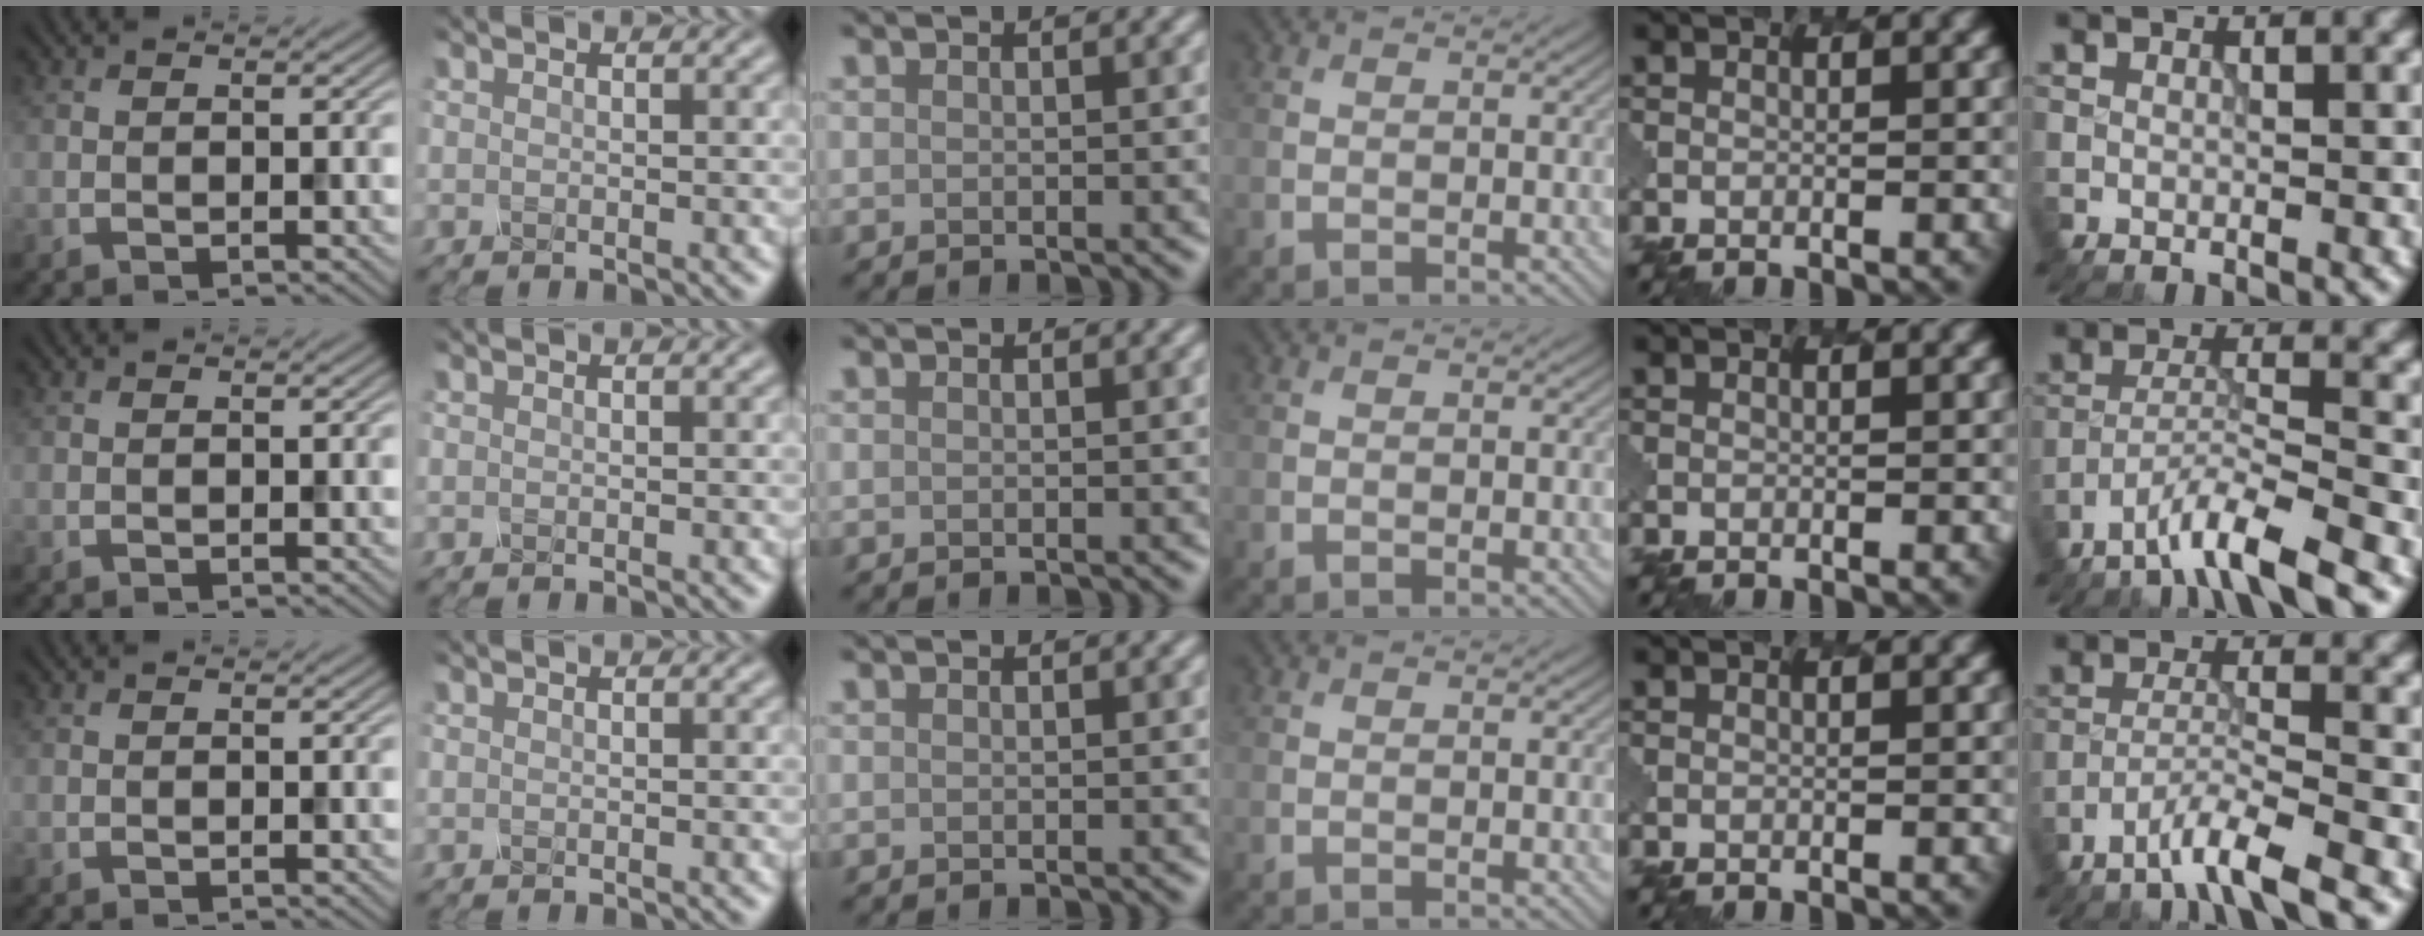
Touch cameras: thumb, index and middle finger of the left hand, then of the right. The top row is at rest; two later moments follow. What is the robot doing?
{"motion": "dispense", "object": "dispenser bottle"}